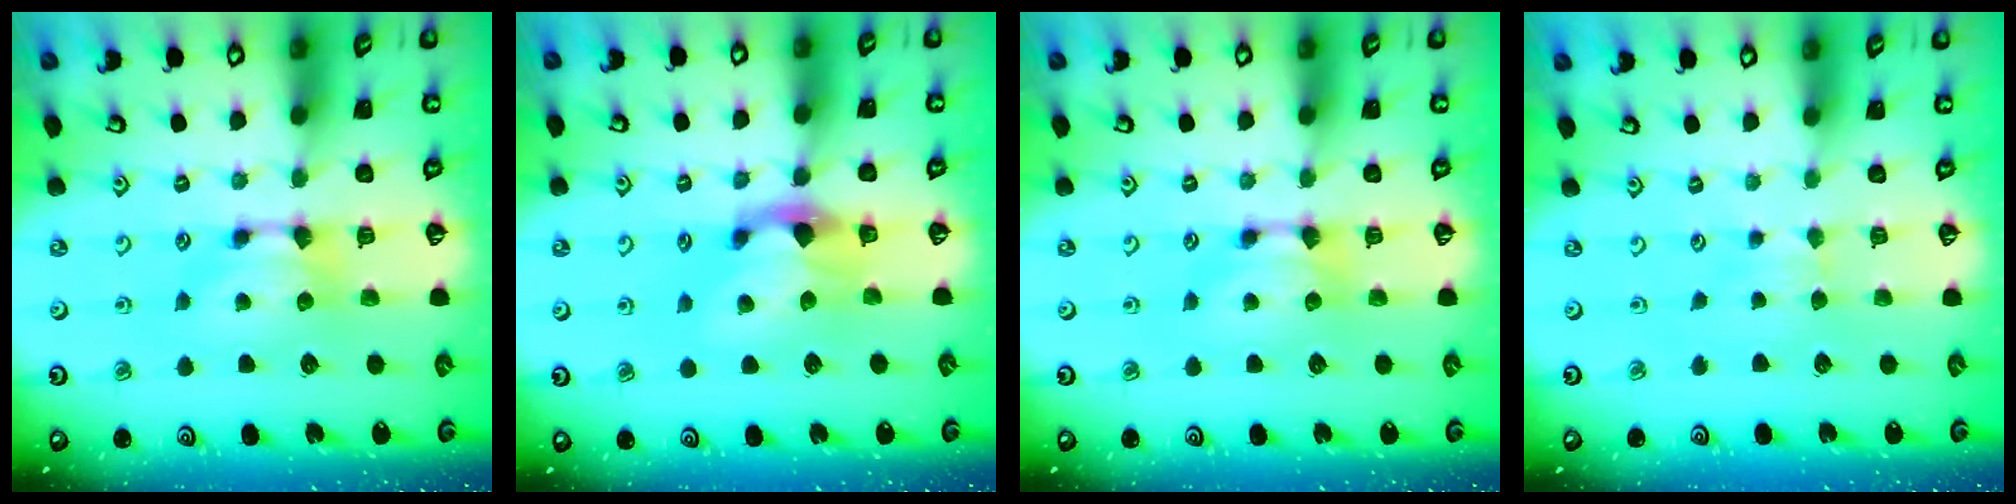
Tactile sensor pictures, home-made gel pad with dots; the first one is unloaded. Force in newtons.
{"total": 2.5, "press": 2.1, "slide": 1.4}
{"total": 0.0}
{"total": 2.2, "press": 2.2, "slide": 0.4}